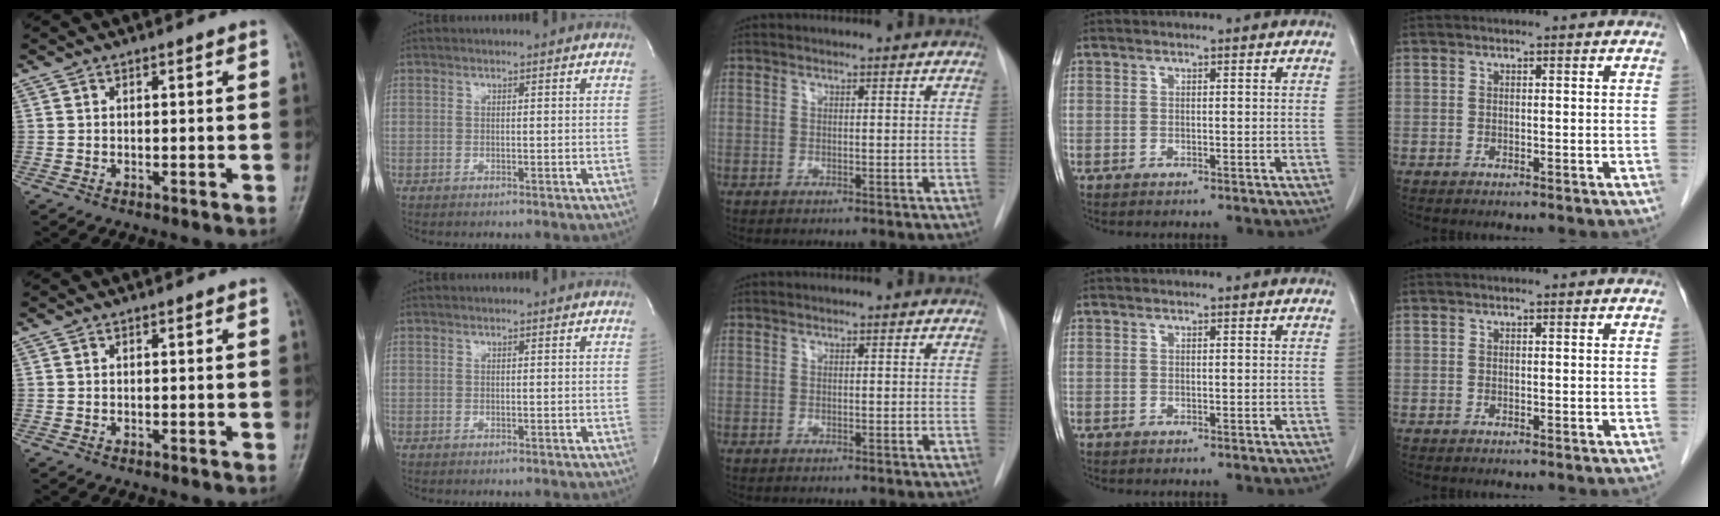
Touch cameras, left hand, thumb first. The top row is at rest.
{}